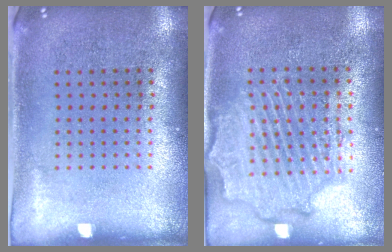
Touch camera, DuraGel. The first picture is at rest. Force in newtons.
{"total": 2.1, "press": 2.1, "slide": 0.5}